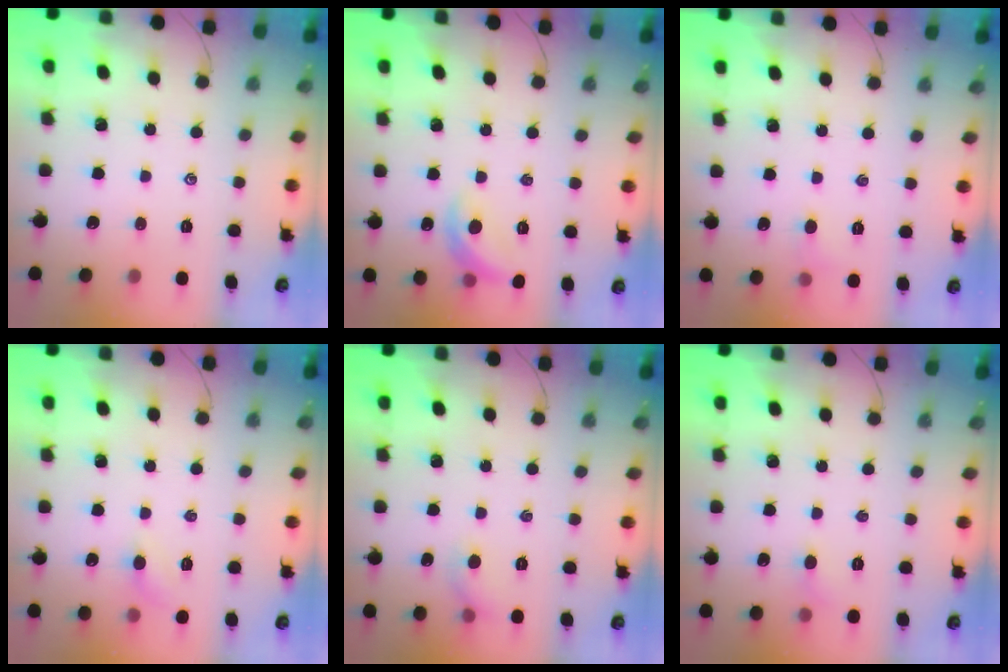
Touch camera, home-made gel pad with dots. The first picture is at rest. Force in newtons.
{"total": 9.9, "press": 9.8, "slide": 1.1}
{"total": 3.9, "press": 3.7, "slide": 1.3}
{"total": 4.5, "press": 4.3, "slide": 1.2}
{"total": 4.7, "press": 4.5, "slide": 1.2}
{"total": 3.7, "press": 3.5, "slide": 1.2}